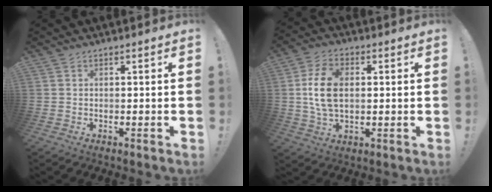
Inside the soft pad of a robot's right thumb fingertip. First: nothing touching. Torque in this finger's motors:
{"motor_torque": [0.09, 0.73, 0.85, 0.03, 0.29]}